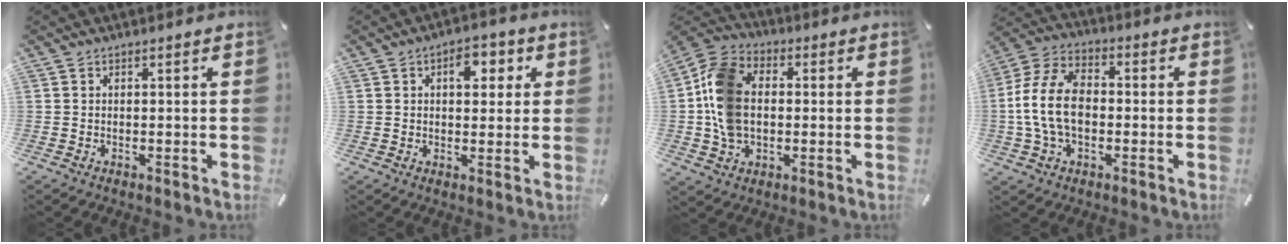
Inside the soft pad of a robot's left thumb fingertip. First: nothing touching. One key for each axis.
{"total": 6.1, "fx": 1.7, "fy": 4.1, "fz": 4.2, "tx": -0.043, "ty": -0.006, "tz": 0.018}
{"total": 12.5, "fx": -0.4, "fy": 9.6, "fz": 8.0, "tx": -0.186, "ty": 0.019, "tz": -0.004}
{"total": 13.3, "fx": -1.8, "fy": 9.0, "fz": 9.6, "tx": -0.214, "ty": 0.012, "tz": -0.032}